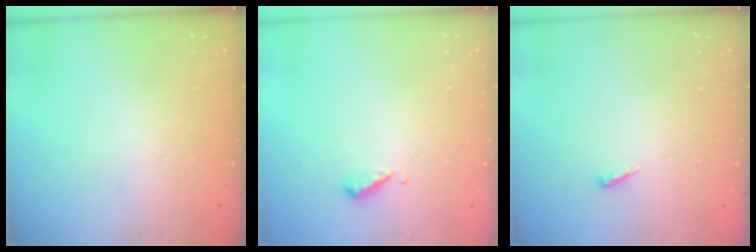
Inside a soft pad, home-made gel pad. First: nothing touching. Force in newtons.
{"total": 4.6, "press": 4.5, "slide": 0.9}
{"total": 4.6, "press": 4.5, "slide": 0.9}